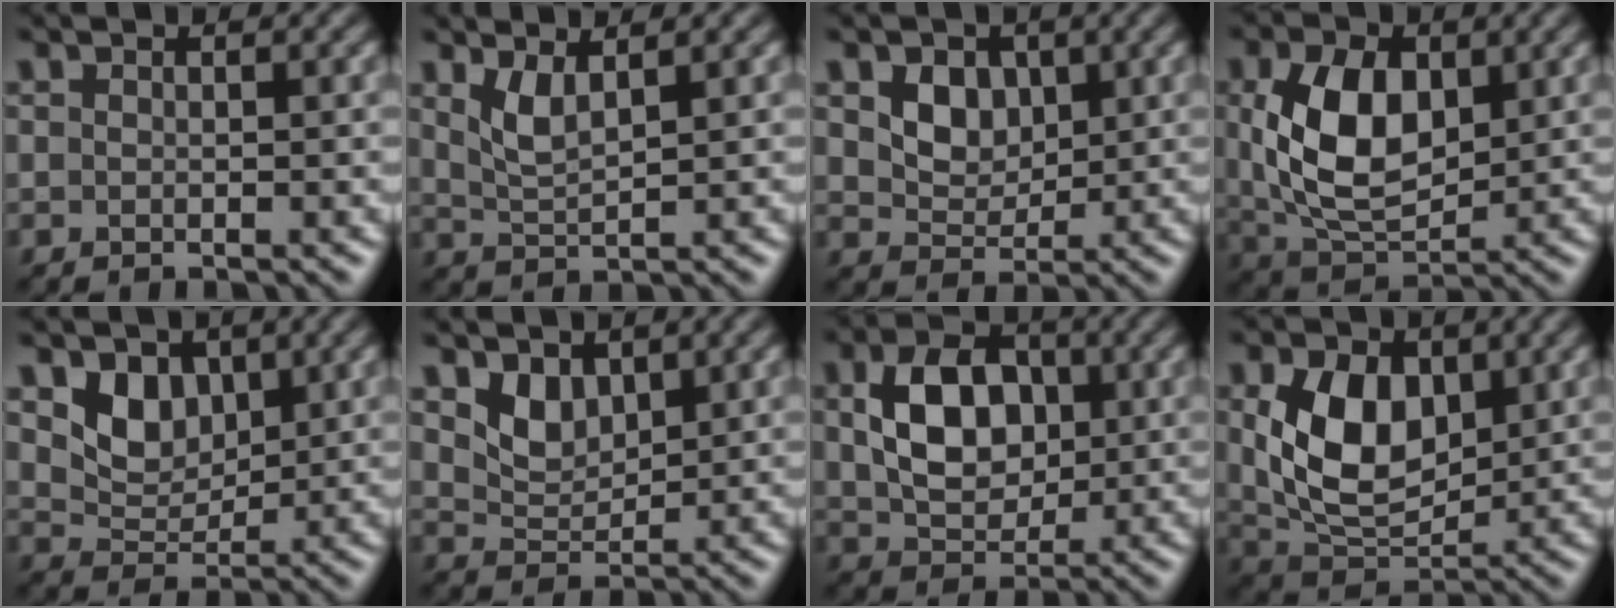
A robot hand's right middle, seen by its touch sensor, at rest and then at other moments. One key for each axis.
{"total": 2.0, "fx": 1.2, "fy": 0.5, "fz": 1.5, "tx": -0.036, "ty": -0.008, "tz": 0.030}
{"total": 2.8, "fx": 1.0, "fy": 2.2, "fz": 1.4, "tx": -0.034, "ty": -0.005, "tz": 0.015}
{"total": 7.4, "fx": 1.3, "fy": 4.6, "fz": 5.7, "tx": -0.122, "ty": 0.000, "tz": 0.028}
{"total": 3.3, "fx": 1.6, "fy": 2.5, "fz": 1.4, "tx": -0.037, "ty": -0.012, "tz": 0.026}
{"total": 2.3, "fx": 1.5, "fy": 1.5, "fz": 0.9, "tx": -0.029, "ty": -0.012, "tz": 0.033}
{"total": 6.1, "fx": 0.8, "fy": 4.4, "fz": 4.2, "tx": -0.084, "ty": 0.004, "tz": 0.016}
{"total": 7.3, "fx": 1.4, "fy": 4.8, "fz": 5.3, "tx": -0.109, "ty": -0.005, "tz": 0.030}